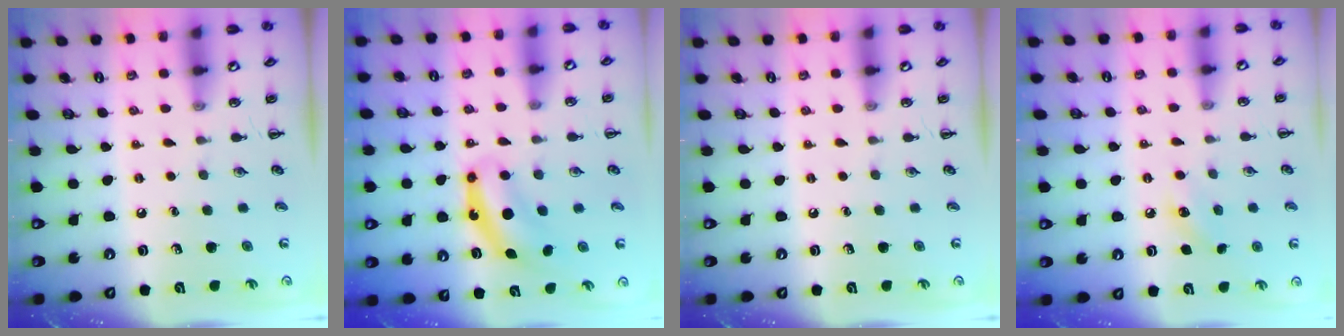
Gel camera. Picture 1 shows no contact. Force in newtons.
{"total": 6.9, "press": 6.9, "slide": 0.2}
{"total": 0.0}
{"total": 7.2, "press": 6.9, "slide": 2.0}